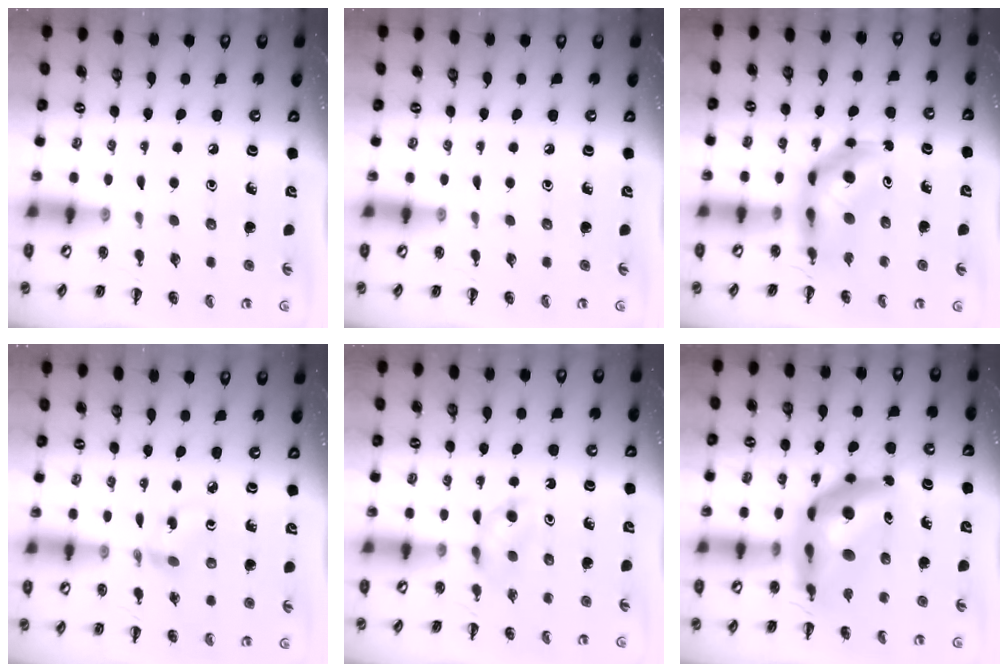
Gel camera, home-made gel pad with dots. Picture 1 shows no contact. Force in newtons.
{"total": 0.0}
{"total": 6.3, "press": 6.1, "slide": 1.4}
{"total": 3.1, "press": 2.9, "slide": 1.1}
{"total": 3.5, "press": 3.2, "slide": 1.5}
{"total": 12.7, "press": 12.1, "slide": 3.9}